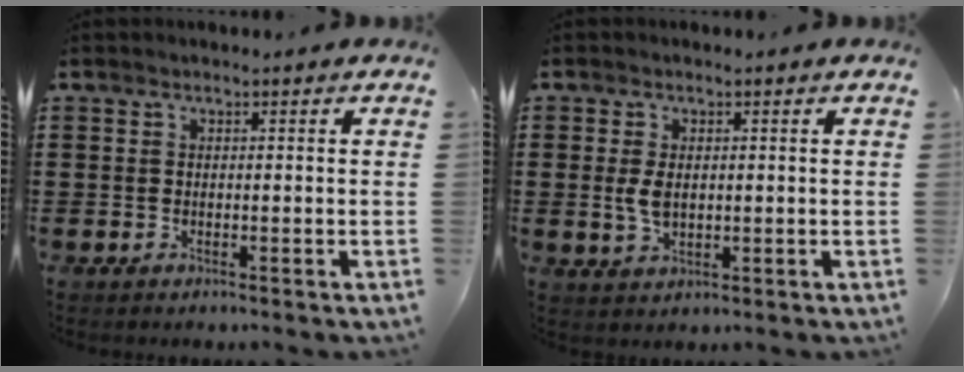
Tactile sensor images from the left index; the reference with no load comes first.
{"total": 3.7, "force": [0.3, 2.1, 3.0], "torque": [-0.076, 0.000, 0.001]}